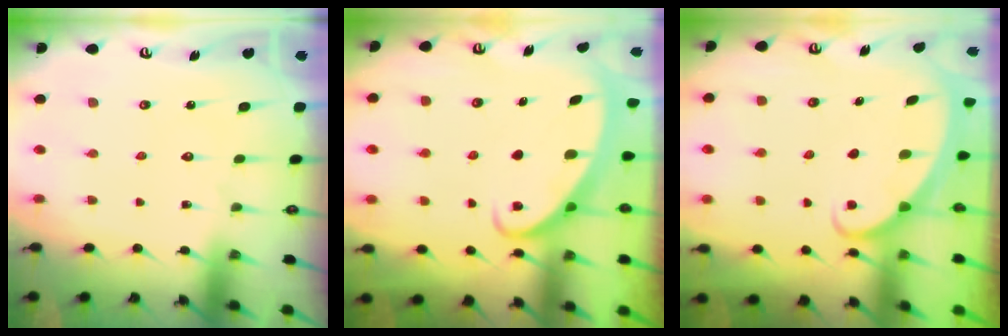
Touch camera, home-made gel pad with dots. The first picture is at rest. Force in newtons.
{"total": 2.5, "press": 2.4, "slide": 0.3}
{"total": 1.6, "press": 1.6, "slide": 0.1}